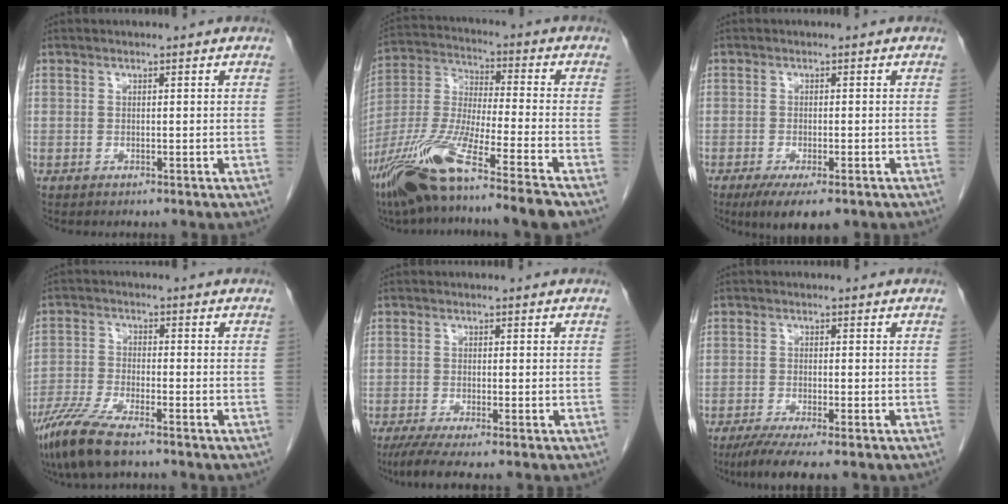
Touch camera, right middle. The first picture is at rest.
{"total": 17.5, "force": [-12.3, -0.4, 12.5], "torque": [-0.276, -0.042, -0.233]}
{"total": 6.8, "force": [-4.5, 1.7, 4.8], "torque": [-0.073, -0.017, -0.067]}
{"total": 8.4, "force": [-6.2, 1.4, 5.6], "torque": [-0.117, -0.022, -0.116]}
{"total": 4.8, "force": [-3.6, -0.1, 3.2], "torque": [-0.059, -0.016, -0.063]}
{"total": 5.9, "force": [-4.3, 0.2, 4.1], "torque": [-0.069, -0.017, -0.070]}